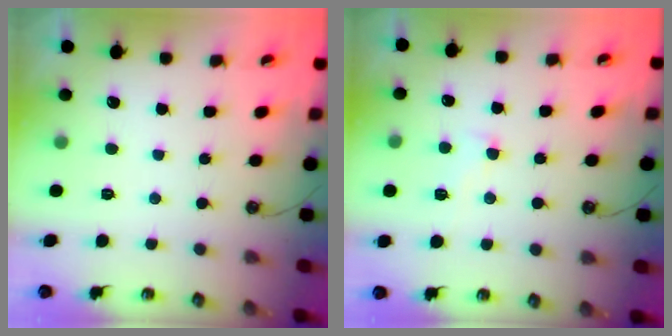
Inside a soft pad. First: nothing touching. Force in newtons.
{"total": 2.1, "press": 2.0, "slide": 0.5}